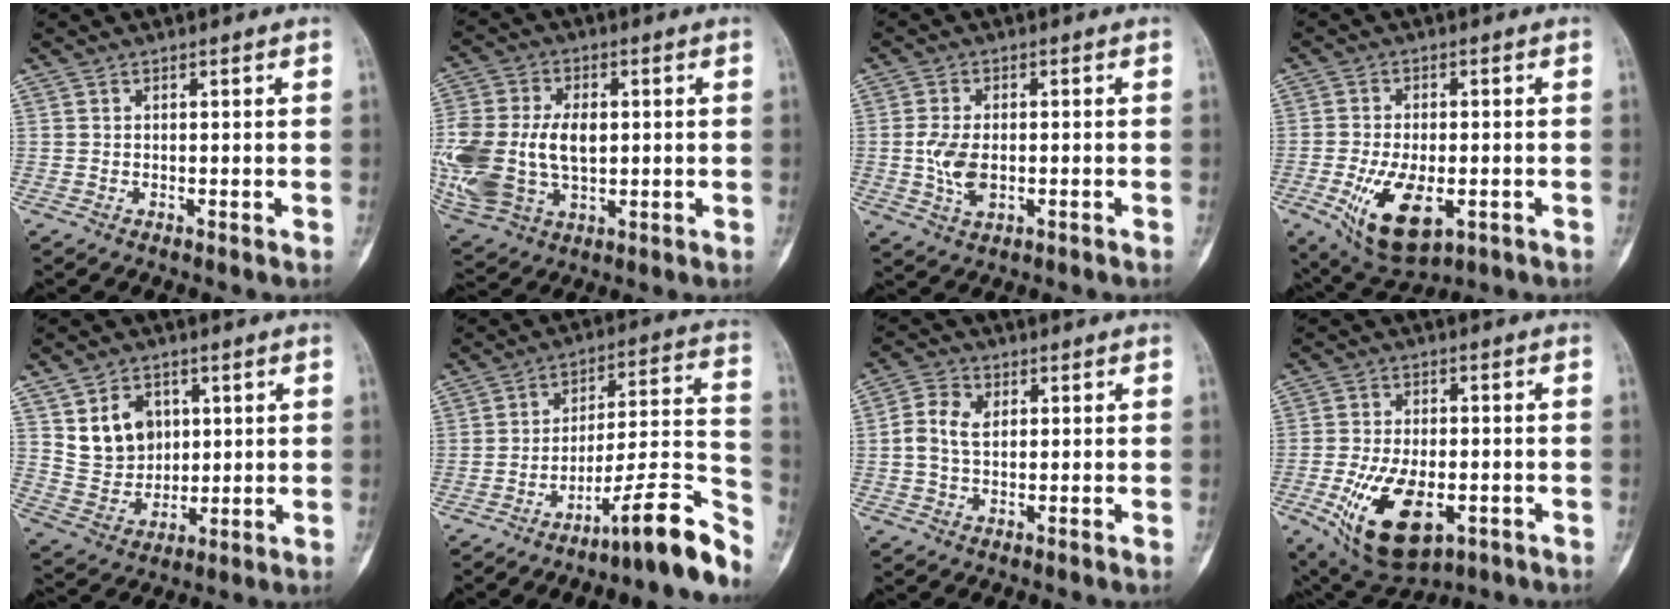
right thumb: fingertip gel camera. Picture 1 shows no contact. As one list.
[{"total": 22.5, "force": [-0.6, 14.7, 17.0], "torque": [-0.406, -0.003, 0.009]}, {"total": 7.1, "force": [-1.0, 4.0, 5.8], "torque": [-0.118, 0.001, -0.014]}, {"total": 12.2, "force": [-4.0, 6.0, 9.8], "torque": [-0.162, -0.005, -0.055]}, {"total": 10.4, "force": [3.6, 8.1, 5.4], "torque": [-0.061, -0.022, 0.078]}, {"total": 16.3, "force": [-11.8, 1.8, 11.1], "torque": [-0.137, 0.115, -0.176]}, {"total": 5.5, "force": [0.6, 3.8, 3.9], "torque": [-0.083, 0.014, 0.010]}, {"total": 15.1, "force": [-5.3, 7.8, 11.8], "torque": [-0.196, 0.003, -0.074]}]